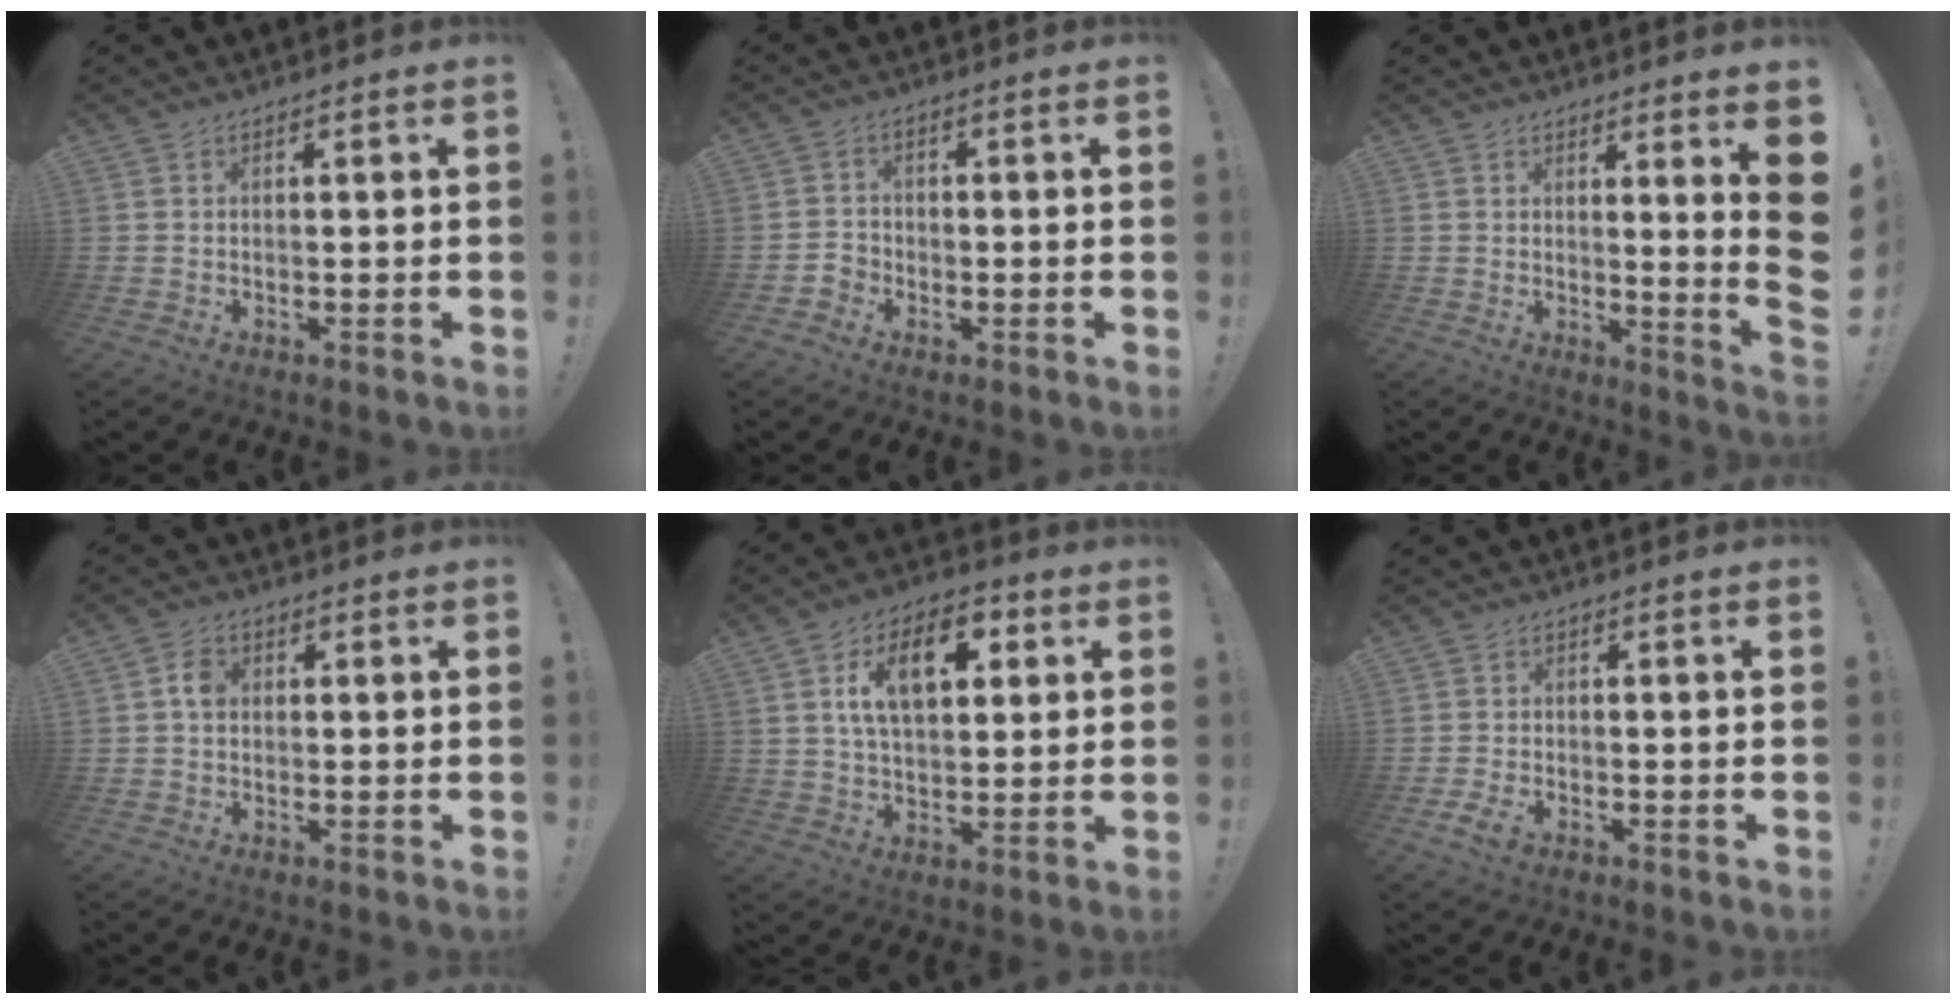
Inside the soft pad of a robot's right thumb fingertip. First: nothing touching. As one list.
[{"total": 3.2, "force": [-2.0, 2.3, 0.8], "torque": [-0.021, 0.009, -0.037]}, {"total": 8.1, "force": [2.7, -1.0, 7.6], "torque": [-0.096, -0.051, 0.038]}, {"total": 3.9, "force": [0.1, 2.8, 2.8], "torque": [-0.048, 0.012, 0.000]}, {"total": 14.0, "force": [4.6, 8.2, 10.4], "torque": [-0.163, 0.006, 0.082]}, {"total": 4.2, "force": [-2.4, 2.0, 2.8], "torque": [-0.065, 0.005, -0.042]}]